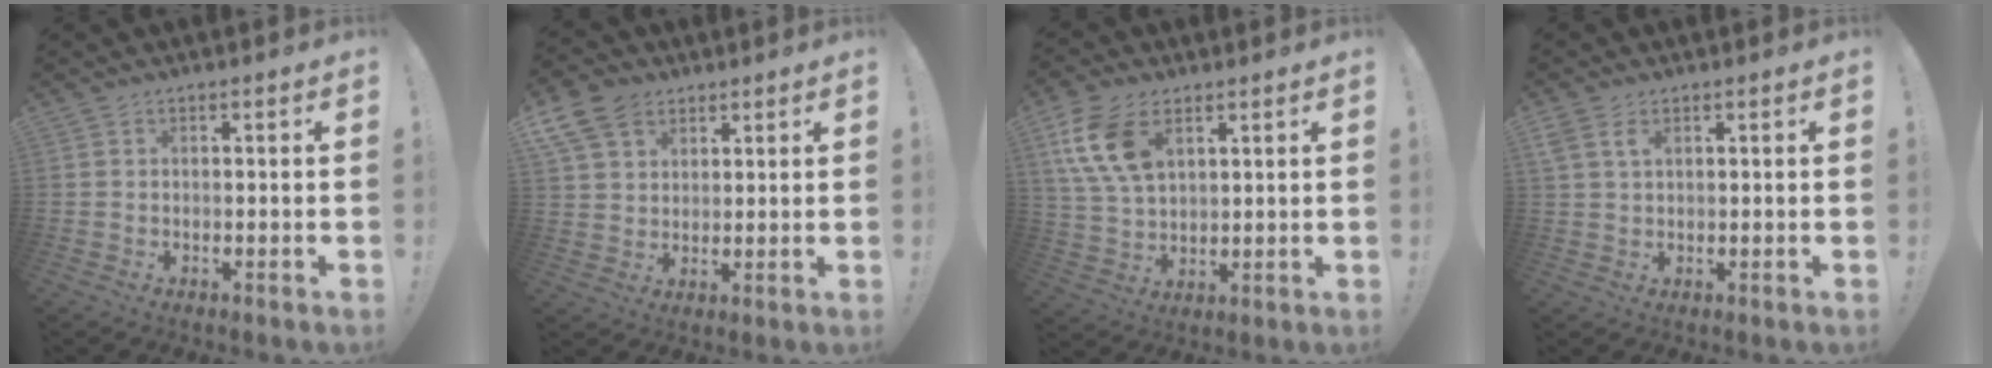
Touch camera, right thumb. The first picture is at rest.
{"total": 10.9, "force": [6.0, 7.7, 4.9], "torque": [-0.090, -0.029, 0.120]}
{"total": 13.7, "force": [6.2, 8.2, 9.1], "torque": [-0.185, -0.013, 0.120]}
{"total": 3.7, "force": [1.8, 2.0, 2.6], "torque": [-0.049, 0.001, 0.034]}